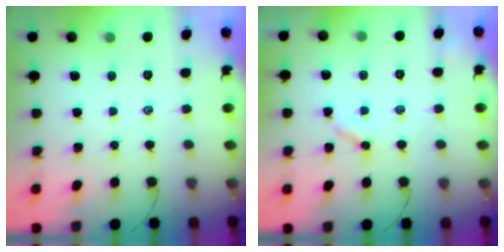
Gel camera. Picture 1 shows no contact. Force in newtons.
{"total": 3.5, "press": 3.5, "slide": 0.3}